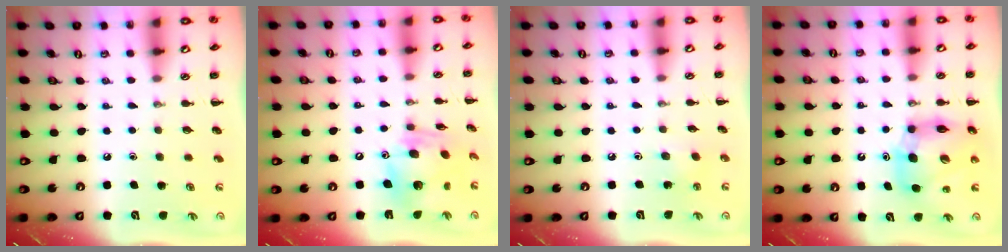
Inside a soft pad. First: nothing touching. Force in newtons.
{"total": 13.3, "press": 13.2, "slide": 2.1}
{"total": 2.8, "press": 2.6, "slide": 0.9}
{"total": 11.3, "press": 10.8, "slide": 3.1}